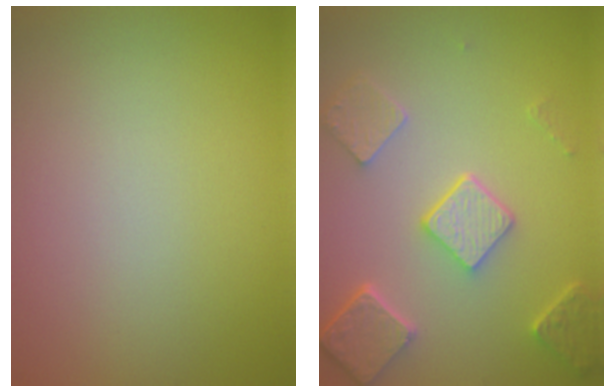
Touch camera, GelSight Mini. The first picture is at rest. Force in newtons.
{"total": 5.5, "press": 4.2, "slide": 3.5}